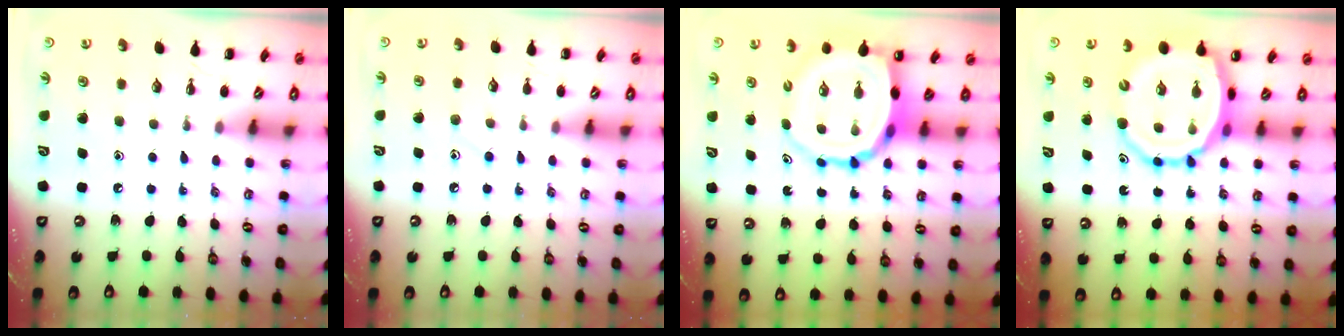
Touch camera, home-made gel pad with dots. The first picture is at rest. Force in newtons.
{"total": 5.2, "press": 5.0, "slide": 1.6}
{"total": 11.5, "press": 10.9, "slide": 3.6}
{"total": 14.3, "press": 13.8, "slide": 4.0}